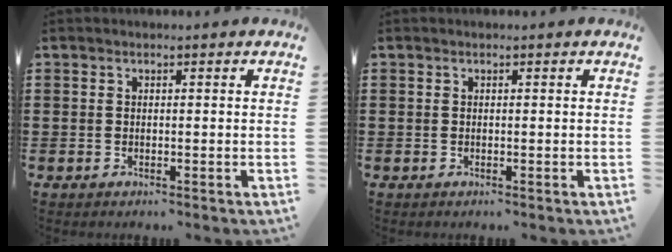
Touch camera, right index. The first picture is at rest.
{"total": 0.0}